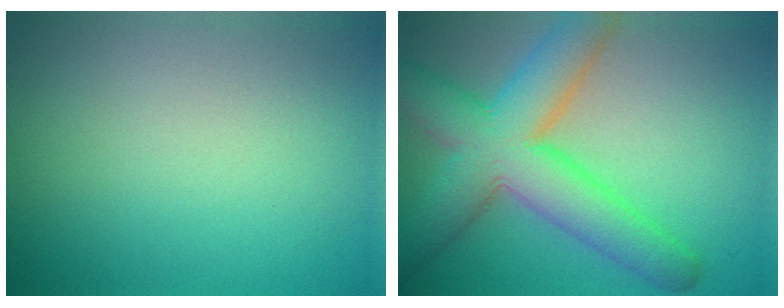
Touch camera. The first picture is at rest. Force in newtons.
{"total": 9.0, "press": 9.0, "slide": 0.3}